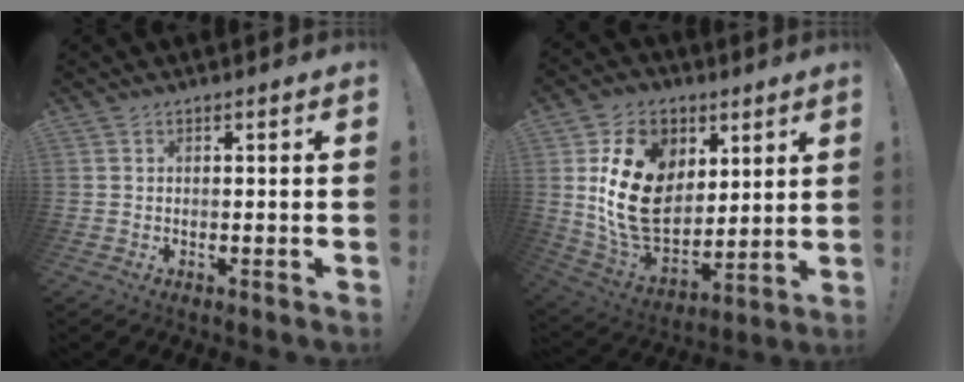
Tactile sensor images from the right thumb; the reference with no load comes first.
{"total": 21.8, "force": [4.7, 16.2, 13.7], "torque": [-0.245, -0.023, 0.100]}